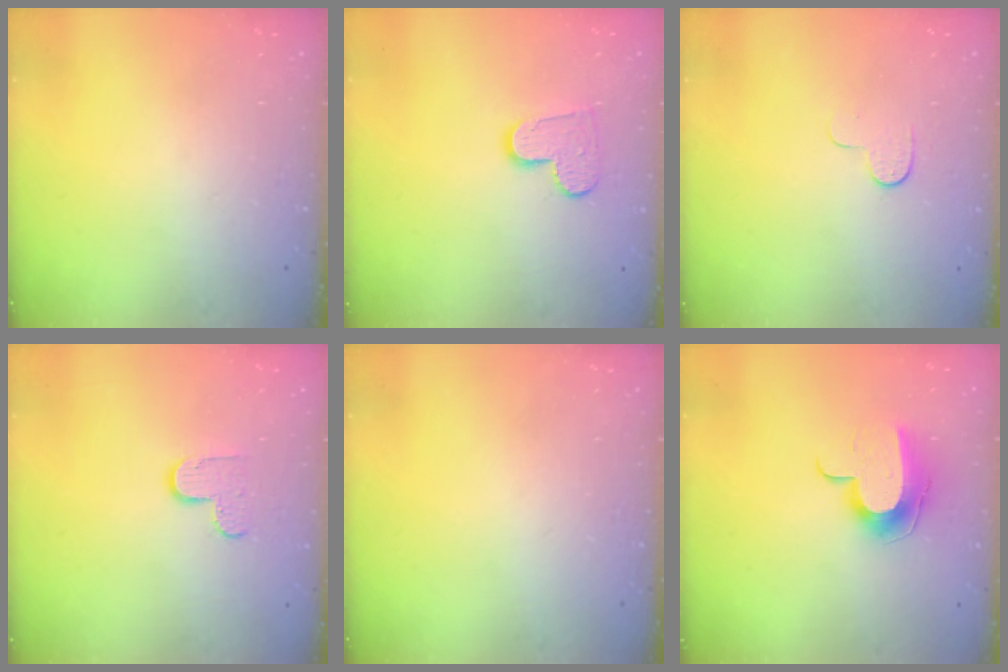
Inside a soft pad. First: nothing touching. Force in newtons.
{"total": 9.2, "press": 9.2, "slide": 0.6}
{"total": 3.9, "press": 3.9, "slide": 0.3}
{"total": 5.7, "press": 5.7, "slide": 0.4}
{"total": 0.0}
{"total": 10.3, "press": 10.3, "slide": 0.3}